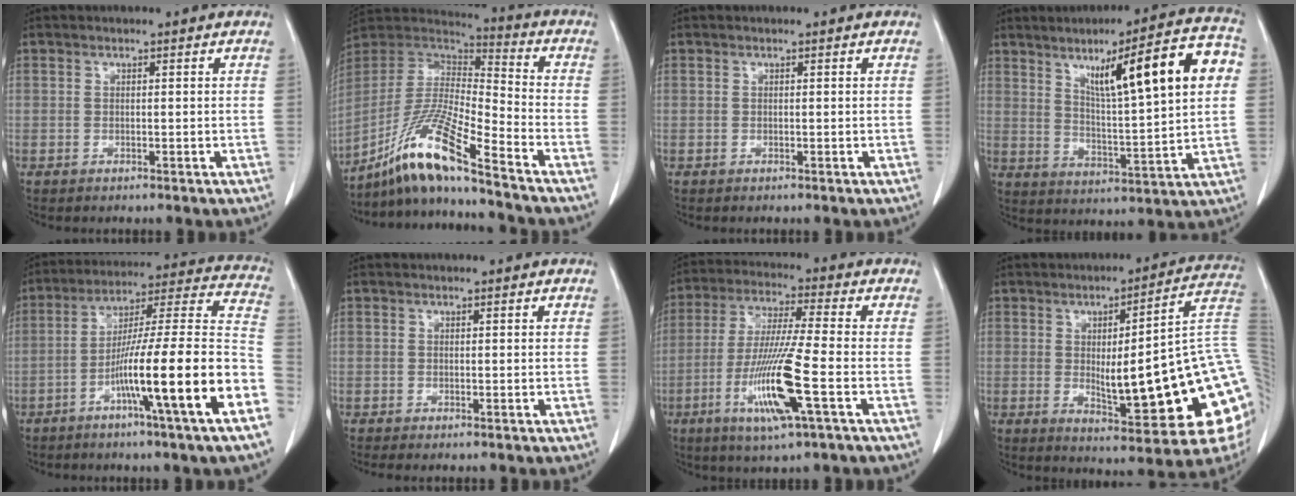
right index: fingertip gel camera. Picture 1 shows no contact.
{"total": 15.2, "force": [-11.3, -0.6, 10.1], "torque": [-0.205, -0.006, -0.212]}
{"total": 0.0}
{"total": 16.7, "force": [5.4, 1.5, 15.8], "torque": [-0.232, 0.024, 0.081]}
{"total": 20.6, "force": [-8.4, -1.0, 18.8], "torque": [-0.260, -0.001, -0.141]}
{"total": 1.1, "force": [-0.8, -0.1, 0.7], "torque": [-0.014, -0.001, -0.011]}
{"total": 13.3, "force": [-4.7, -0.2, 12.5], "torque": [-0.254, -0.022, -0.090]}
{"total": 24.0, "force": [-1.9, 3.0, 23.7], "torque": [-0.228, 0.010, -0.022]}